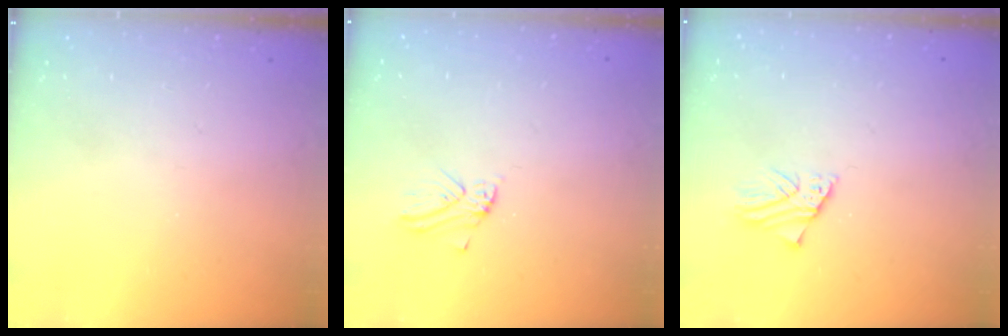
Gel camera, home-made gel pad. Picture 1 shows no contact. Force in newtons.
{"total": 2.2, "press": 2.2, "slide": 0.3}
{"total": 2.1, "press": 2.1, "slide": 0.2}